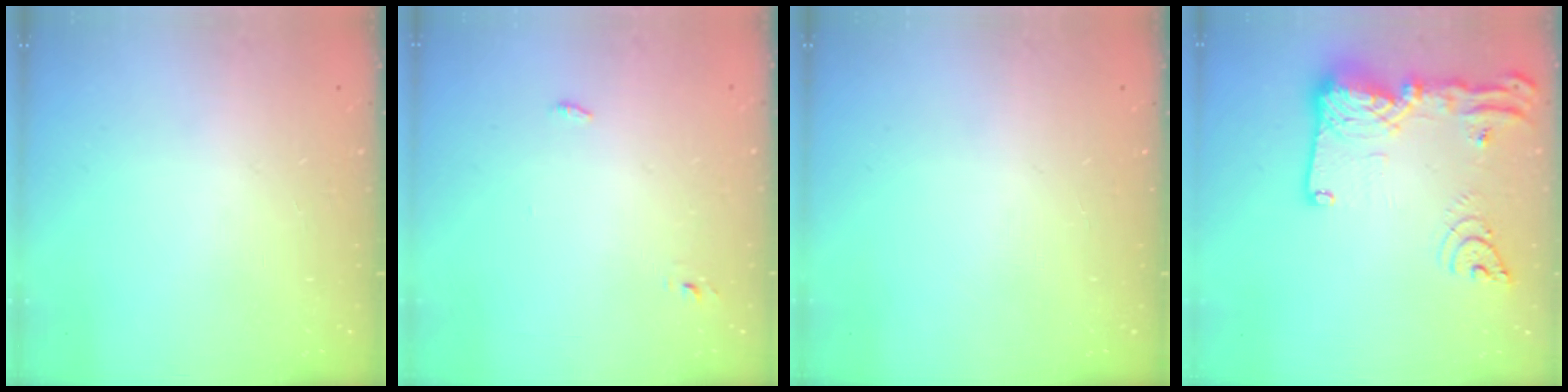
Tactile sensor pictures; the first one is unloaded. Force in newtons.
{"total": 2.8, "press": 2.6, "slide": 0.9}
{"total": 0.0}
{"total": 21.3, "press": 21.2, "slide": 2.4}